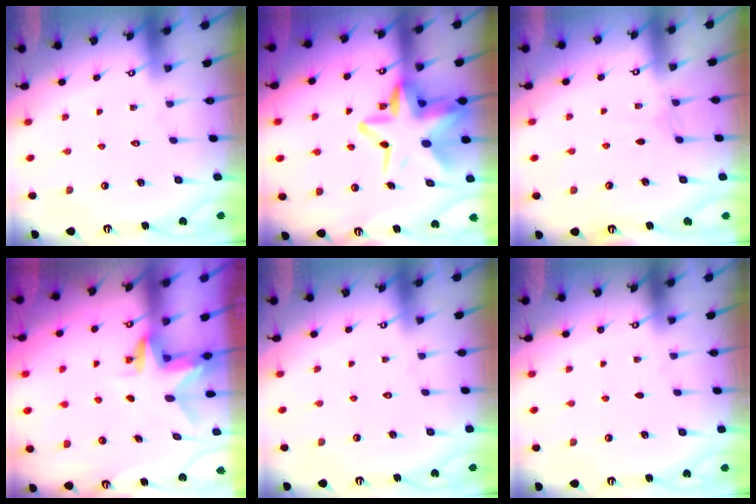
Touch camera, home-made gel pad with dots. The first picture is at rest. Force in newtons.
{"total": 17.2, "press": 16.9, "slide": 3.0}
{"total": 3.0, "press": 3.0, "slide": 0.3}
{"total": 3.0, "press": 3.0, "slide": 0.3}
{"total": 0.0}
{"total": 0.0}